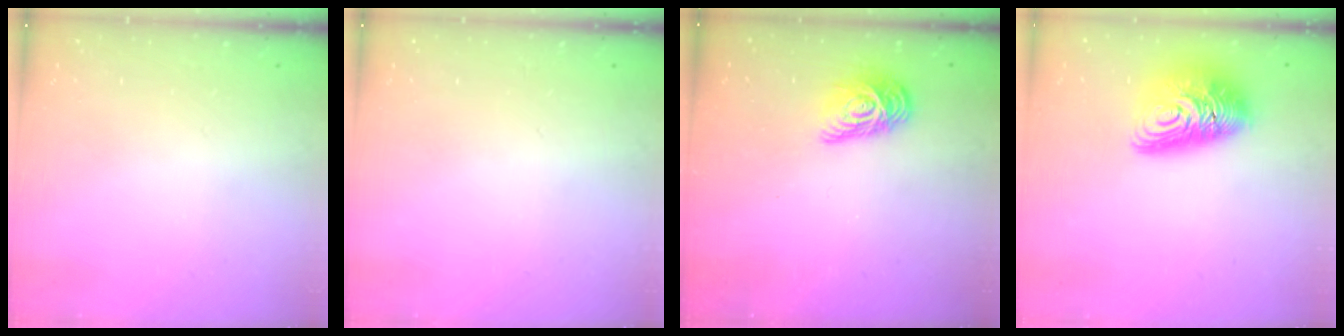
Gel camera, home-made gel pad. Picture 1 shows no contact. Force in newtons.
{"total": 0.0}
{"total": 10.6, "press": 10.6, "slide": 0.5}
{"total": 13.6, "press": 13.6, "slide": 1.3}